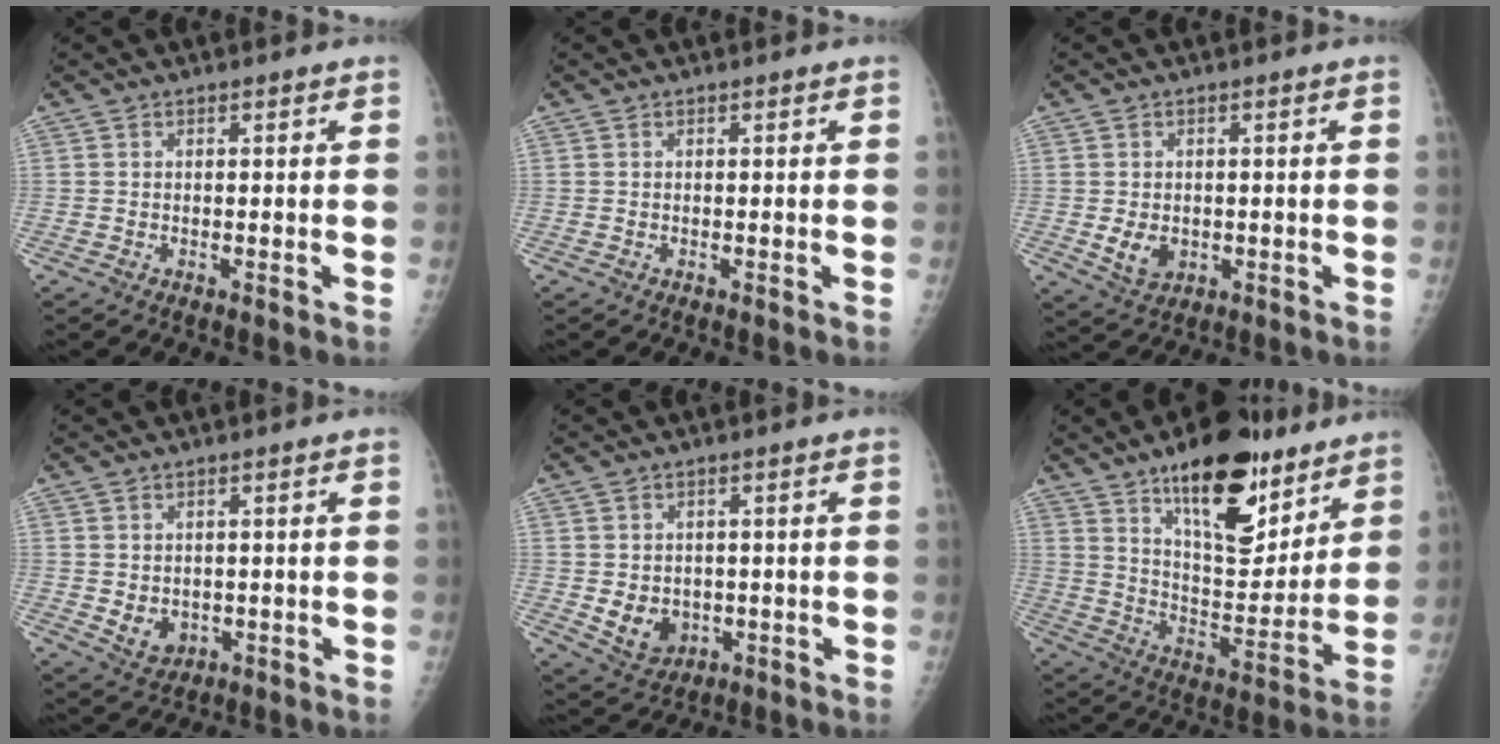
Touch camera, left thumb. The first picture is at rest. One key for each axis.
{"total": 0.0}
{"total": 4.6, "fx": -0.5, "fy": 3.5, "fz": 2.8, "tx": -0.035, "ty": -0.005, "tz": 0.002}
{"total": 4.2, "fx": -0.2, "fy": 3.5, "fz": 2.4, "tx": -0.026, "ty": -0.007, "tz": 0.012}
{"total": 6.4, "fx": -0.7, "fy": 5.3, "fz": 3.5, "tx": -0.035, "ty": -0.004, "tz": 0.009}
{"total": 21.6, "fx": 13.7, "fy": 9.1, "fz": 14.0, "tx": -0.159, "ty": -0.078, "tz": 0.220}